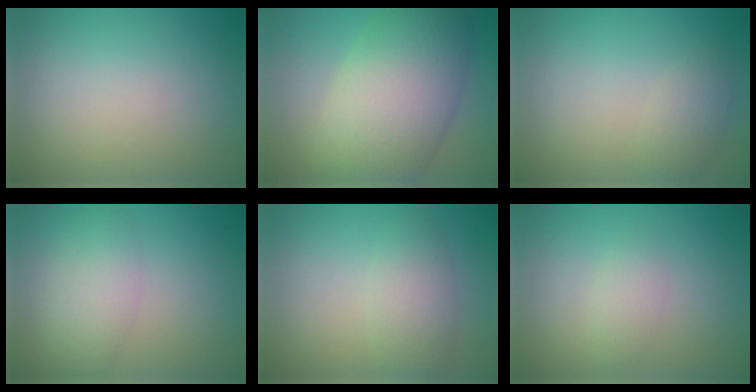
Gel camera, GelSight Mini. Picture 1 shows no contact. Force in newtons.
{"total": 10.6, "press": 10.6, "slide": 0.8}
{"total": 1.8, "press": 1.8, "slide": 0.1}
{"total": 3.5, "press": 3.5, "slide": 0.2}
{"total": 3.0, "press": 3.0, "slide": 0.1}
{"total": 1.4, "press": 1.4, "slide": 0.1}